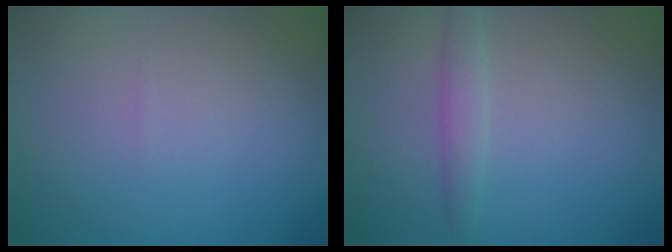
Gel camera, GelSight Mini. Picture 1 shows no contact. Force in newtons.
{"total": 1.7, "press": 1.7, "slide": 0.0}